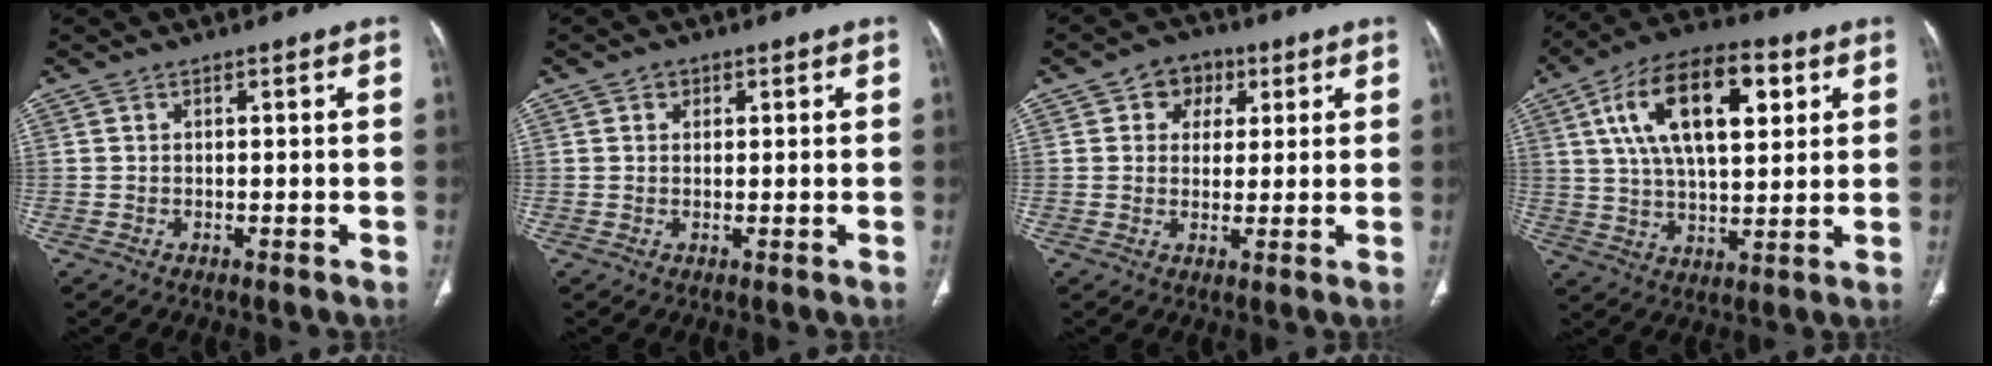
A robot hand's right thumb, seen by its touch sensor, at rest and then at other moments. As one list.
[{"total": 1.8, "force": [0.8, 1.5, 0.4], "torque": [0.009, -0.001, 0.006]}, {"total": 6.6, "force": [2.6, 5.5, 2.5], "torque": [-0.002, -0.001, 0.035]}, {"total": 19.8, "force": [6.6, 9.5, 16.0], "torque": [-0.256, 0.001, 0.108]}]